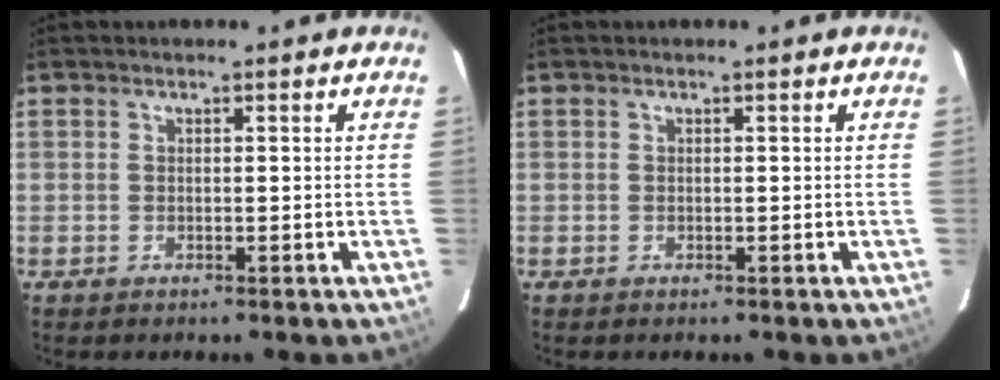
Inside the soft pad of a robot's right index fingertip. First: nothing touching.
{"total": 0.0}